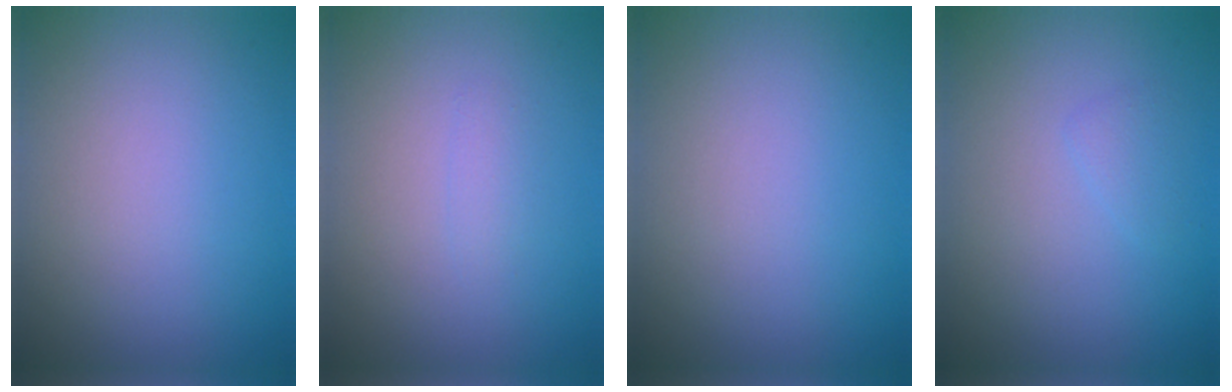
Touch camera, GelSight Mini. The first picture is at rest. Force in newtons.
{"total": 0.8, "press": 0.8, "slide": 0.0}
{"total": 0.0}
{"total": 0.9, "press": 0.9, "slide": 0.0}